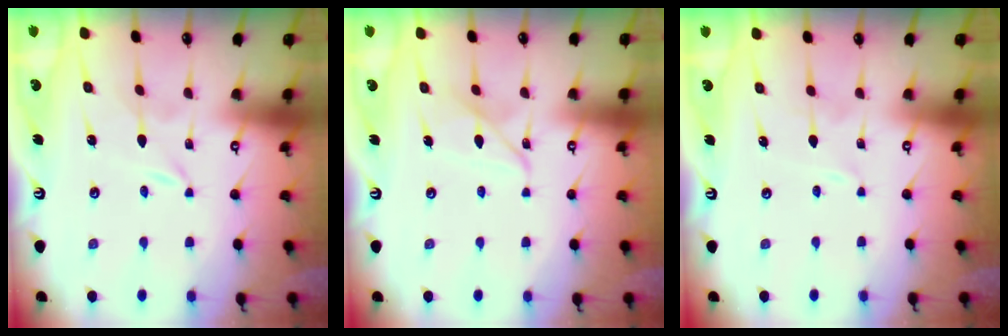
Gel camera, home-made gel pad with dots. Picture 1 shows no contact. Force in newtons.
{"total": 8.4, "press": 8.3, "slide": 0.7}
{"total": 1.5, "press": 1.5, "slide": 0.2}